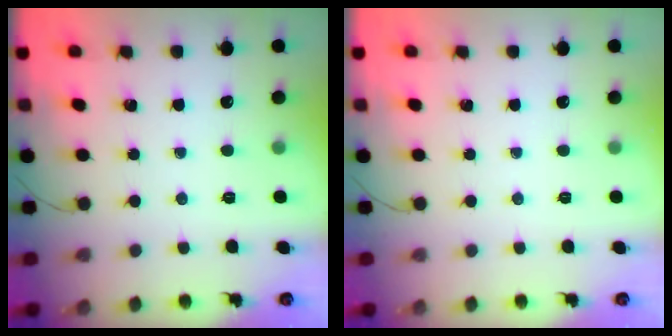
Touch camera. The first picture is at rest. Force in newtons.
{"total": 0.0}